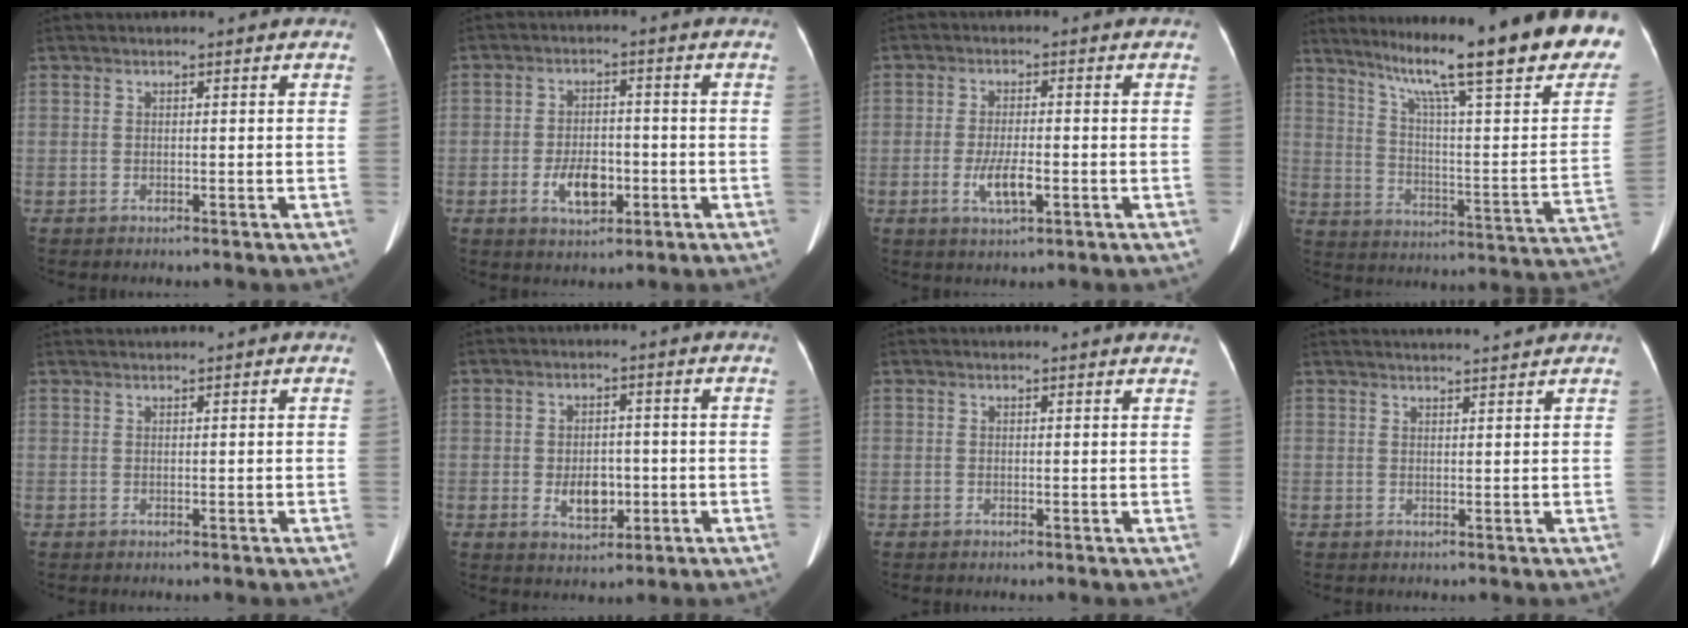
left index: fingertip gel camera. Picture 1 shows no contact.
{"total": 6.0, "force": [-2.1, 3.2, 4.6], "torque": [-0.091, 0.002, -0.028]}
{"total": 4.8, "force": [-1.5, 1.2, 4.4], "torque": [-0.094, -0.005, -0.022]}
{"total": 29.0, "force": [22.5, 1.4, 18.3], "torque": [-0.252, -0.068, 0.297]}
{"total": 1.8, "force": [1.7, -0.4, 0.5], "torque": [-0.003, 0.024, 0.034]}
{"total": 5.0, "force": [-1.1, 3.2, 3.7], "torque": [-0.067, 0.002, -0.006]}
{"total": 2.5, "force": [2.5, 0.0, 0.3], "torque": [-0.013, -0.007, 0.012]}
{"total": 5.9, "force": [5.7, -0.8, 1.5], "torque": [-0.019, 0.014, 0.070]}